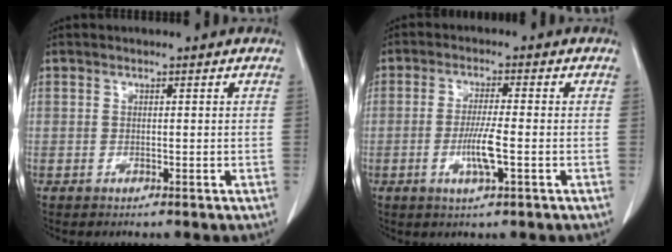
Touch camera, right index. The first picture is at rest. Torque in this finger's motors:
{"motor_torque": [0.84, 0.01, 0.40, 0.10]}